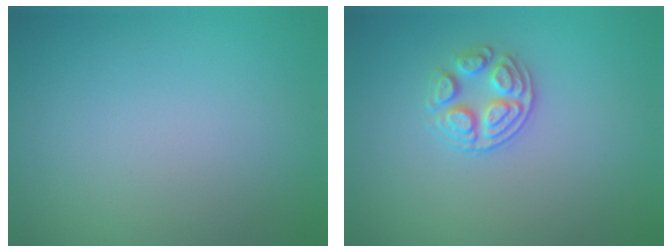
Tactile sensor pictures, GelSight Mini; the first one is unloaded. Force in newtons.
{"total": 2.7, "press": 2.5, "slide": 0.9}